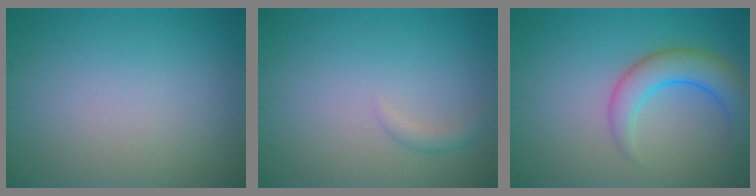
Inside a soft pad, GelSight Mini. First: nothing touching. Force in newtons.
{"total": 1.0, "press": 1.0, "slide": 0.0}
{"total": 4.6, "press": 4.6, "slide": 0.3}